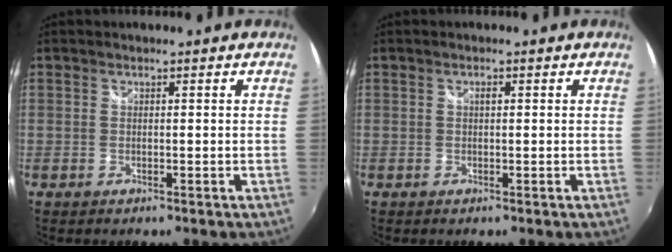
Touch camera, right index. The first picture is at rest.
{"total": 0.7, "force": [0.2, 0.3, 0.7], "torque": [-0.011, 0.004, 0.002]}